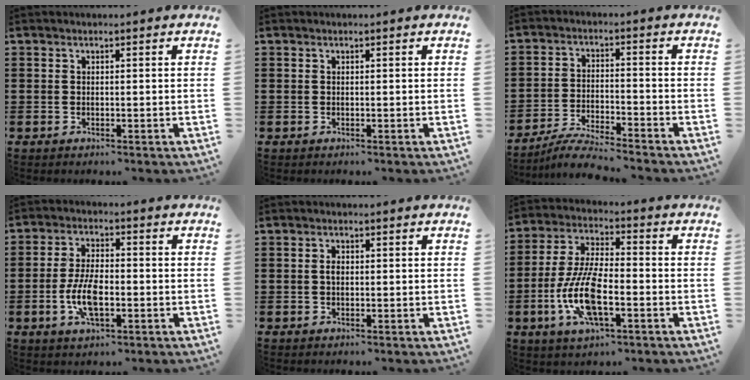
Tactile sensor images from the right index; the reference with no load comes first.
{"total": 0.0}
{"total": 5.0, "force": [-4.8, -0.1, 1.4], "torque": [-0.038, -0.006, -0.098]}
{"total": 7.1, "force": [-1.8, 3.0, 6.1], "torque": [-0.139, -0.002, -0.040]}
{"total": 1.3, "force": [0.0, 0.7, 1.1], "torque": [-0.023, 0.003, -0.001]}
{"total": 11.2, "force": [-3.6, 4.1, 9.8], "torque": [-0.220, -0.008, -0.071]}